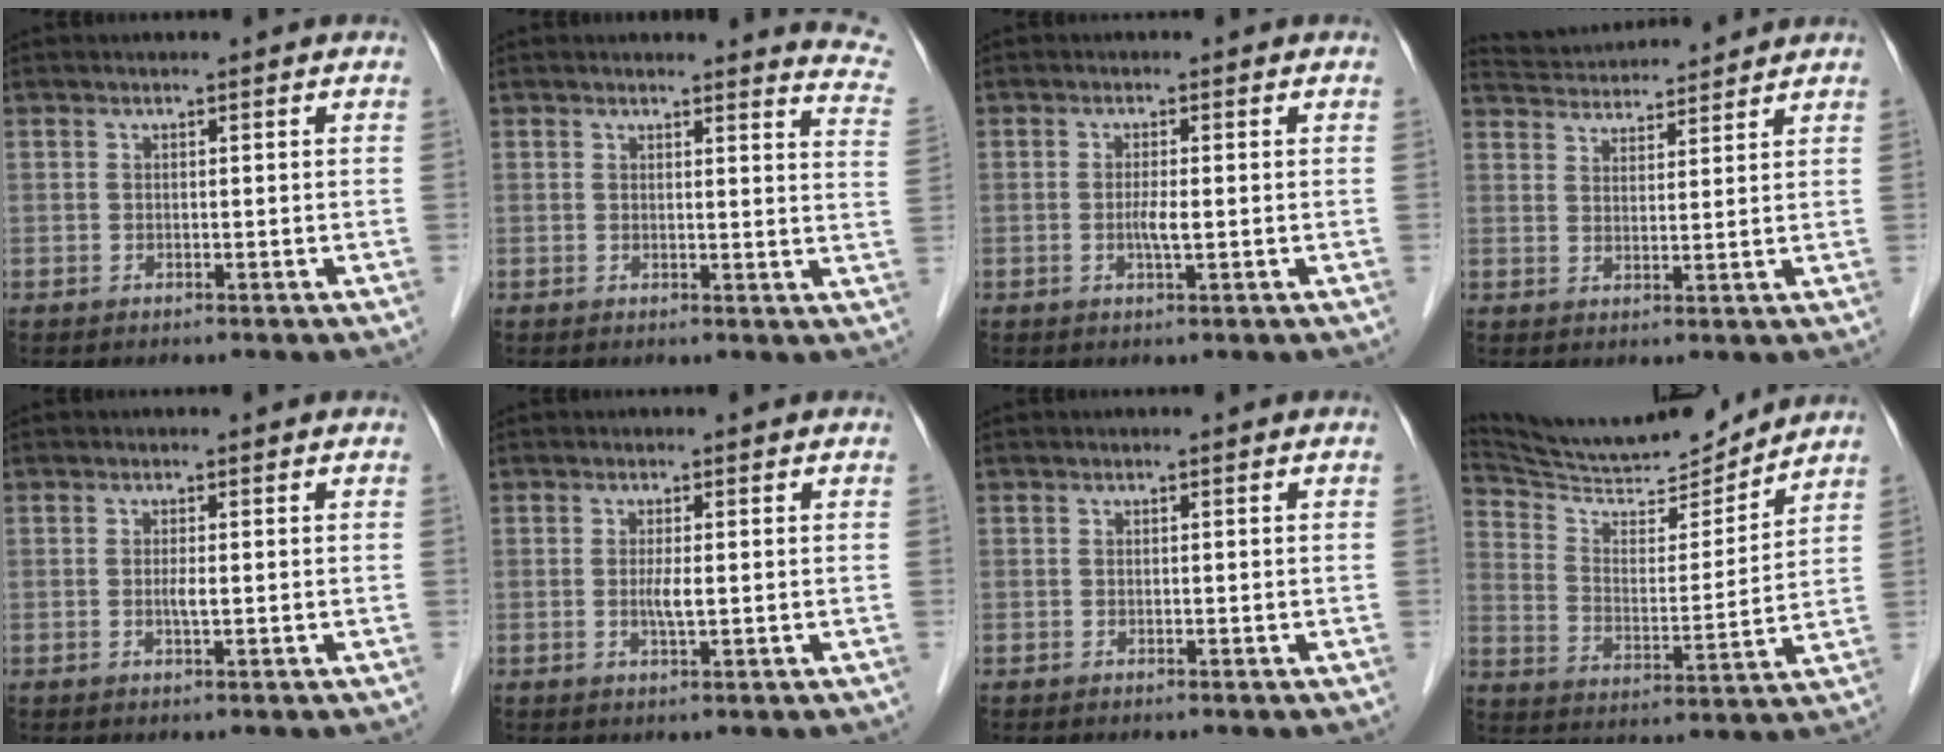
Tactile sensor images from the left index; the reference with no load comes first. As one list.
[{"total": 8.4, "force": [8.3, 0.4, 1.1], "torque": [0.012, -0.072, 0.054]}, {"total": 1.9, "force": [-0.2, 0.1, 1.9], "torque": [-0.039, -0.003, -0.003]}, {"total": 10.0, "force": [9.8, 1.0, 2.1], "torque": [-0.045, 0.027, 0.151]}, {"total": 1.1, "force": [0.0, 0.1, 1.1], "torque": [-0.025, -0.002, -0.001]}, {"total": 1.9, "force": [0.1, 0.1, 1.9], "torque": [-0.040, -0.003, 0.001]}, {"total": 0.0}, {"total": 17.1, "force": [16.5, 1.4, 4.4], "torque": [-0.084, -0.008, 0.267]}]